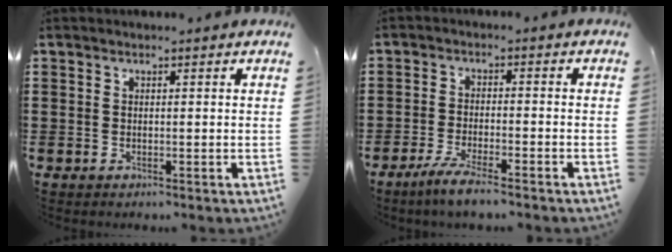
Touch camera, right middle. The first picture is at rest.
{"total": 3.9, "force": [-3.2, -0.1, 2.2], "torque": [-0.051, -0.011, -0.063]}